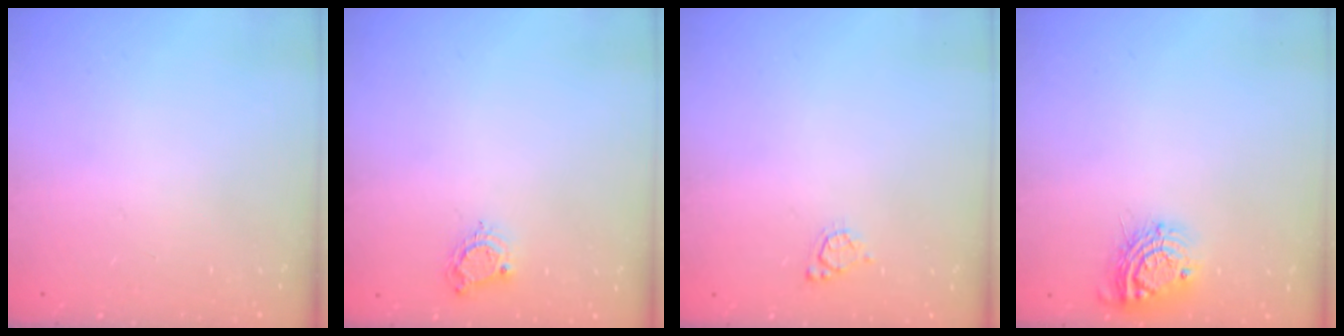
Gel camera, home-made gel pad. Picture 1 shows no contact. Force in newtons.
{"total": 5.5, "press": 5.5, "slide": 0.3}
{"total": 4.2, "press": 4.2, "slide": 0.3}
{"total": 9.6, "press": 9.6, "slide": 0.5}